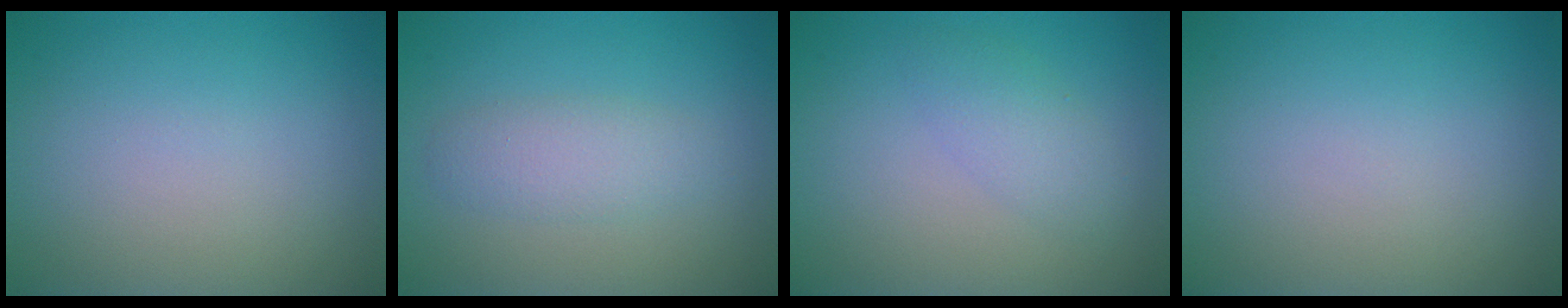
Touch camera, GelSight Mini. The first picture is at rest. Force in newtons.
{"total": 2.4, "press": 2.4, "slide": 0.2}
{"total": 2.2, "press": 2.2, "slide": 0.1}
{"total": 0.0}